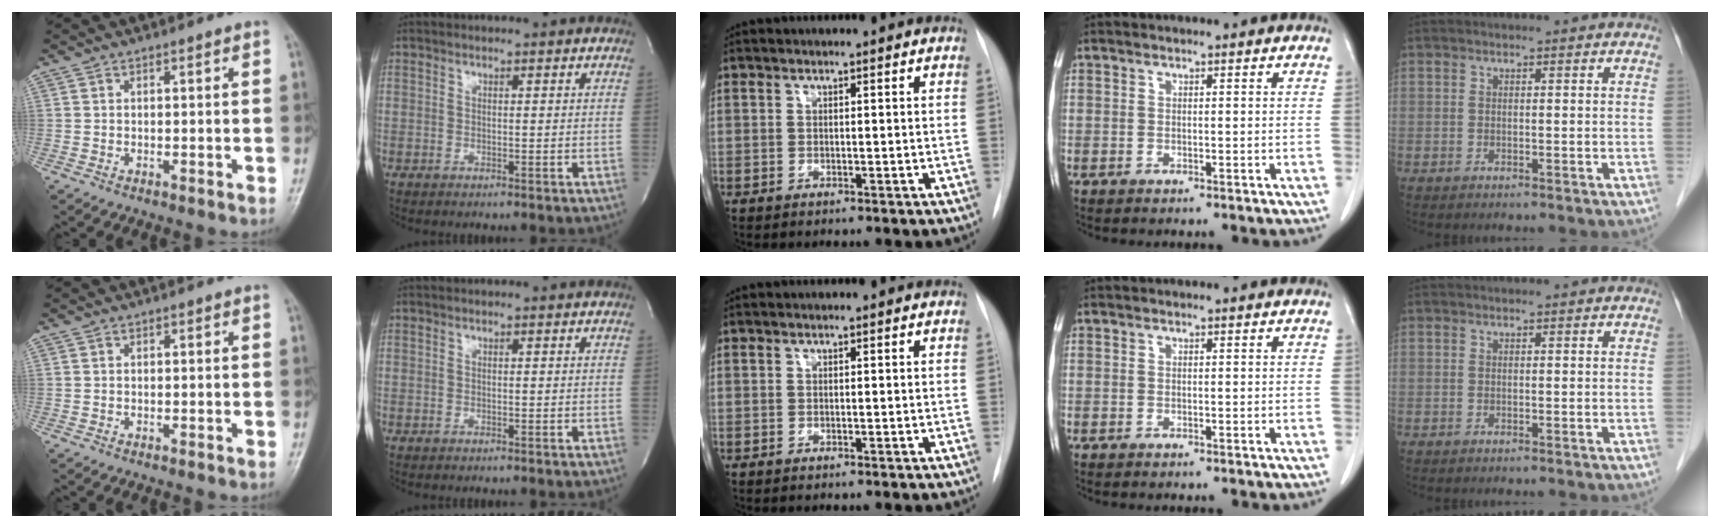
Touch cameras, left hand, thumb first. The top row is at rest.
{}